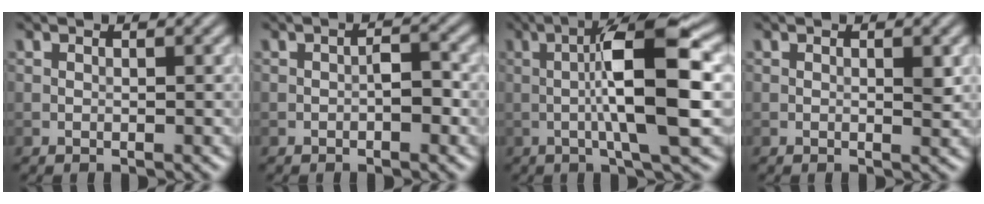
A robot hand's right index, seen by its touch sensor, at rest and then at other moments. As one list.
[{"total": 1.9, "force": [-0.6, 0.7, 1.6], "torque": [-0.023, 0.006, -0.011]}, {"total": 9.5, "force": [-0.3, 1.6, 9.4], "torque": [-0.147, 0.013, -0.009]}, {"total": 1.1, "force": [0.0, 0.2, 1.1], "torque": [-0.017, -0.003, 0.000]}]